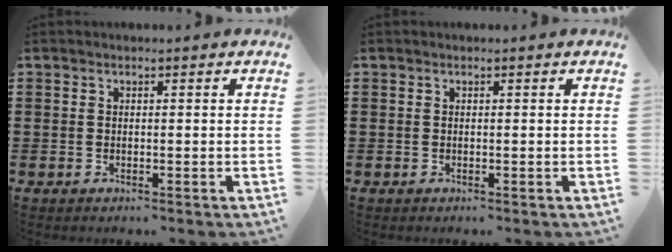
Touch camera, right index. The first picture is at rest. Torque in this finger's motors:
{"motor_torque": [0.07, 0.02, 0.00, 0.00]}